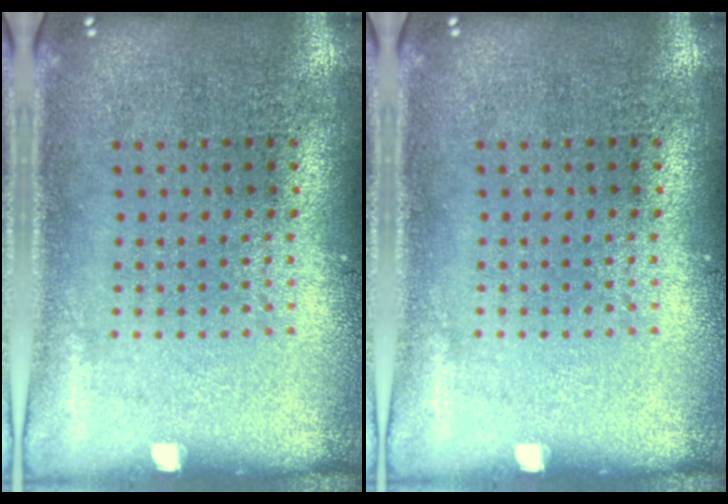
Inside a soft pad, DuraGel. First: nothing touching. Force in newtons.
{"total": 0.0}